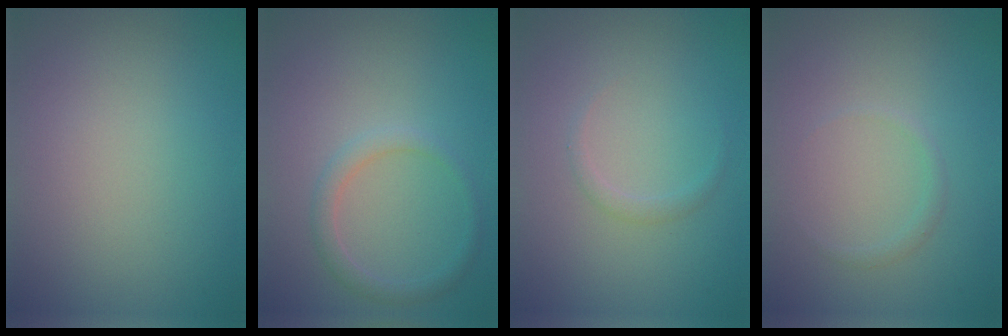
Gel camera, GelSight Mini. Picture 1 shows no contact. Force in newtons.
{"total": 1.7, "press": 1.7, "slide": 0.1}
{"total": 0.8, "press": 0.8, "slide": 0.0}
{"total": 0.7, "press": 0.7, "slide": 0.1}